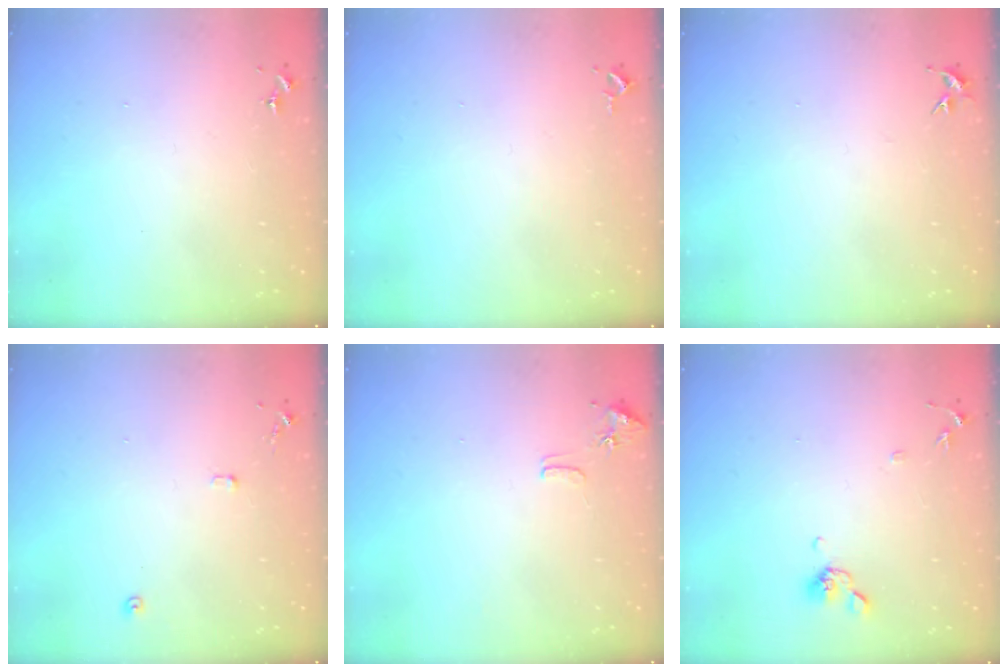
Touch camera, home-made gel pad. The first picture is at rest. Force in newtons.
{"total": 2.6, "press": 2.6, "slide": 0.4}
{"total": 3.6, "press": 3.5, "slide": 0.4}
{"total": 7.4, "press": 7.4, "slide": 0.8}
{"total": 8.1, "press": 8.1, "slide": 0.7}
{"total": 8.3, "press": 8.2, "slide": 1.6}